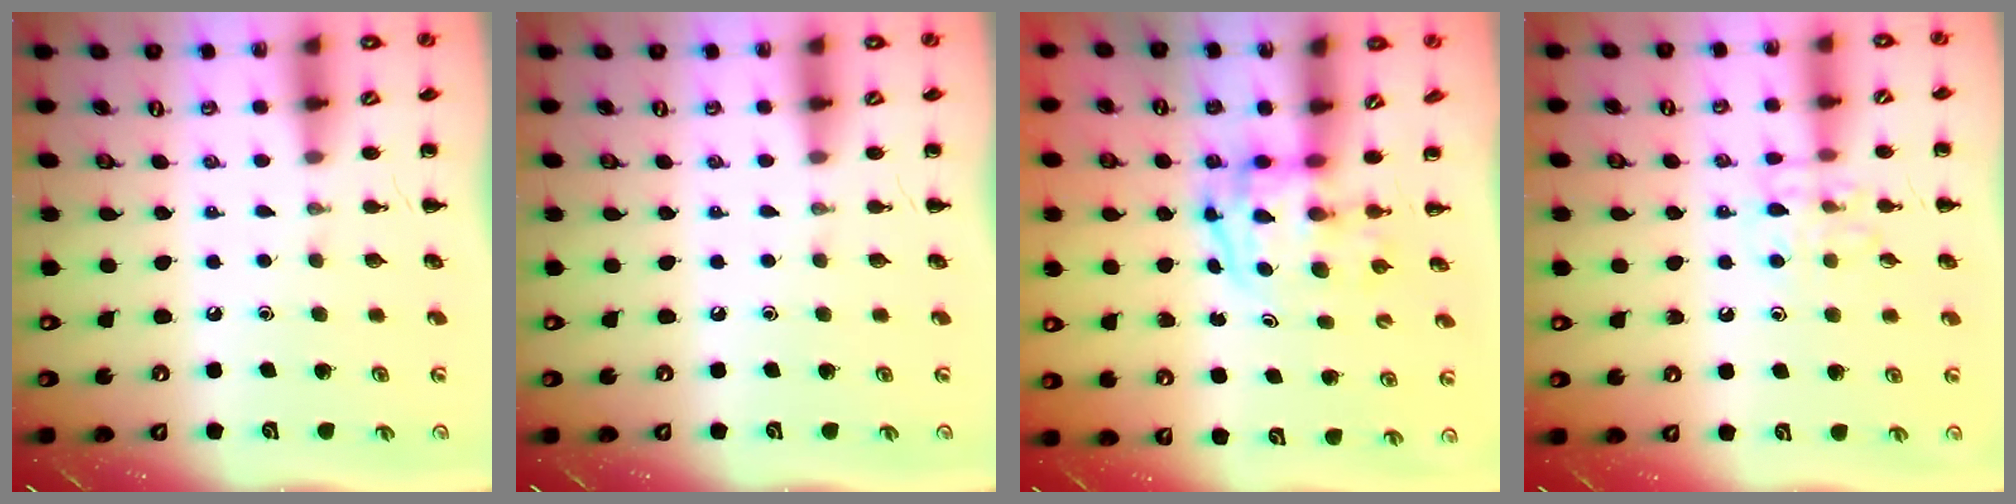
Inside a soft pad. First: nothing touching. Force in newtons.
{"total": 0.0}
{"total": 3.9, "press": 3.9, "slide": 0.6}
{"total": 9.1, "press": 9.1, "slide": 0.7}